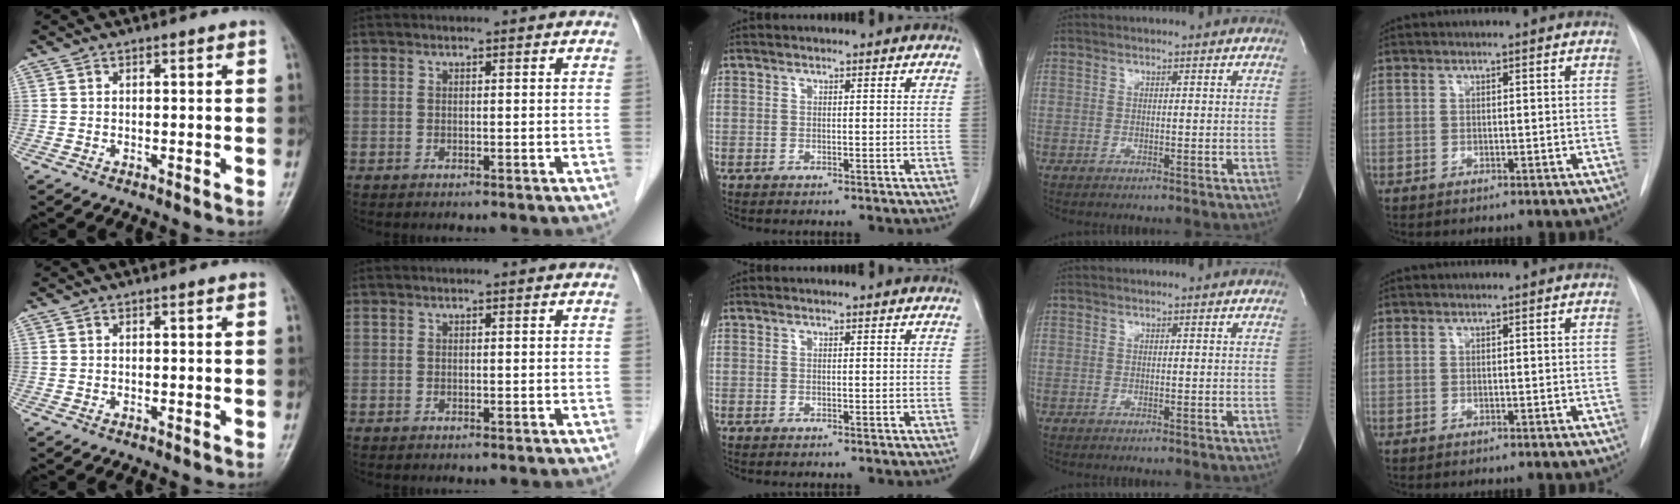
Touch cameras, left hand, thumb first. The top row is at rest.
{}